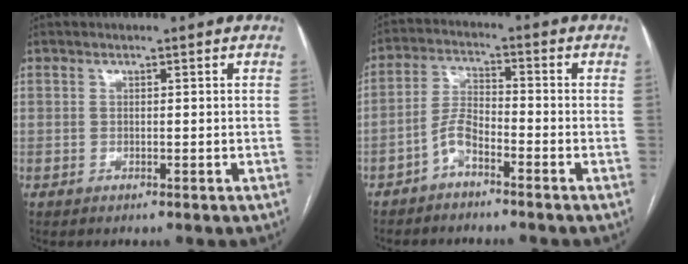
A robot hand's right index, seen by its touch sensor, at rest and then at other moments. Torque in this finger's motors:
{"motor_torque": [0.16, -0.29, 0.11, 0.09]}